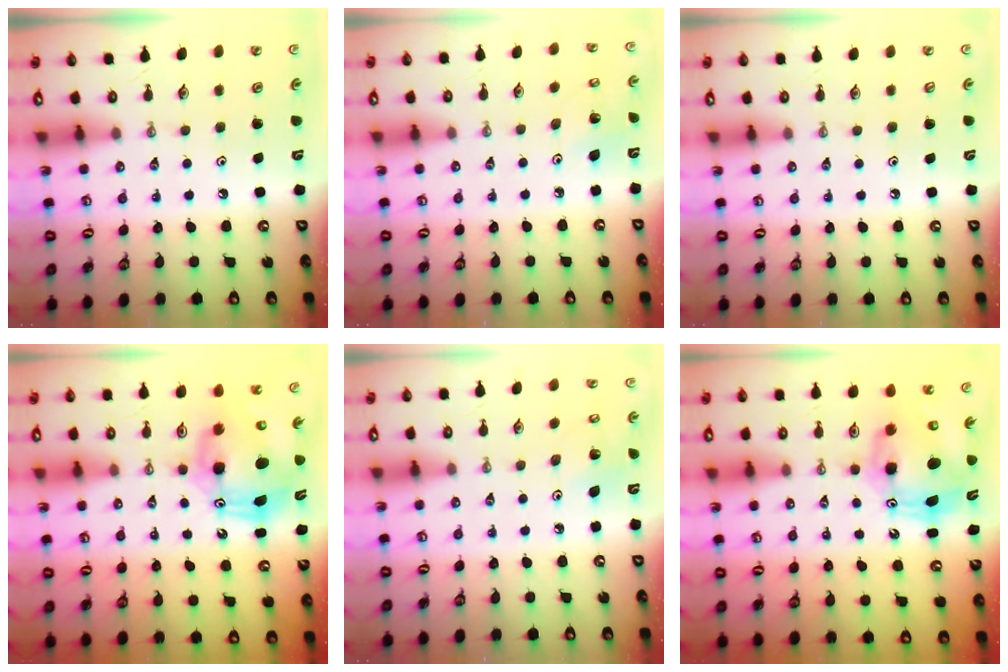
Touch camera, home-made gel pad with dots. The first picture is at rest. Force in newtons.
{"total": 4.1, "press": 4.0, "slide": 1.1}
{"total": 1.0, "press": 0.2, "slide": 1.0}
{"total": 12.1, "press": 11.9, "slide": 2.3}
{"total": 3.6, "press": 3.4, "slide": 1.2}
{"total": 10.2, "press": 10.0, "slide": 2.0}